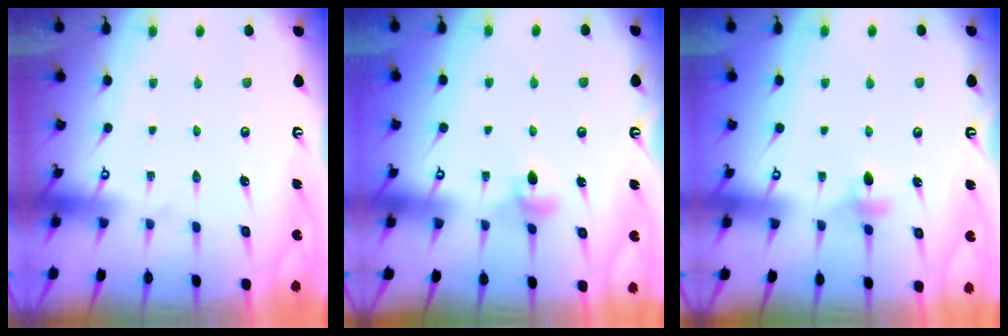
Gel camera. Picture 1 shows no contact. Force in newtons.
{"total": 5.0, "press": 4.9, "slide": 0.8}
{"total": 3.7, "press": 3.6, "slide": 0.8}